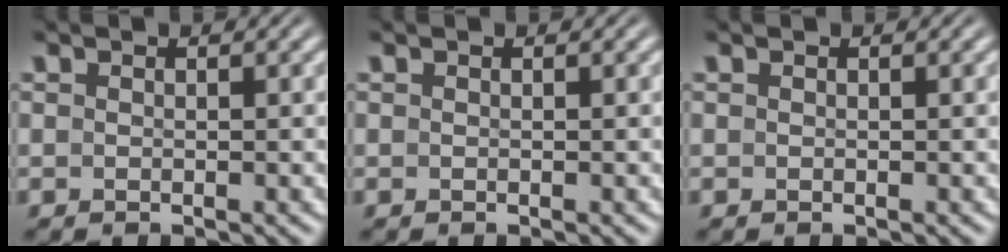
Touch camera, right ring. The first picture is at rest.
{"total": 0.0}
{"total": 0.0}